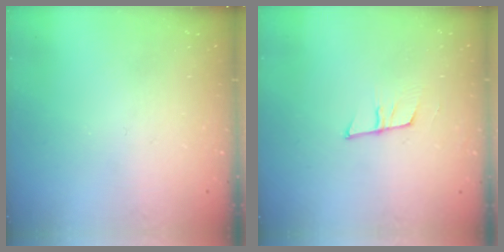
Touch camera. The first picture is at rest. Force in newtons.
{"total": 6.9, "press": 6.3, "slide": 2.8}